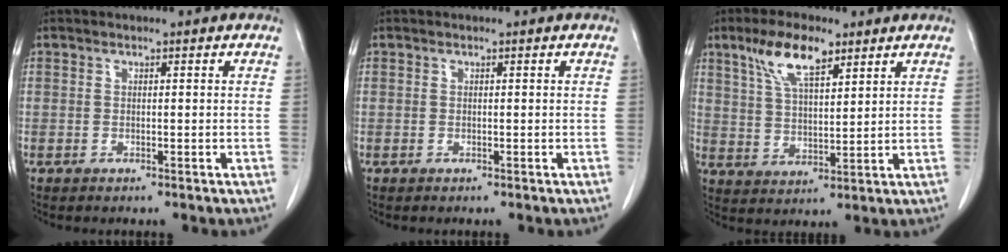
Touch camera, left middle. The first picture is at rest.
{"total": 0.0}
{"total": 8.8, "force": [5.4, 2.7, 6.4], "torque": [-0.130, 0.013, 0.106]}